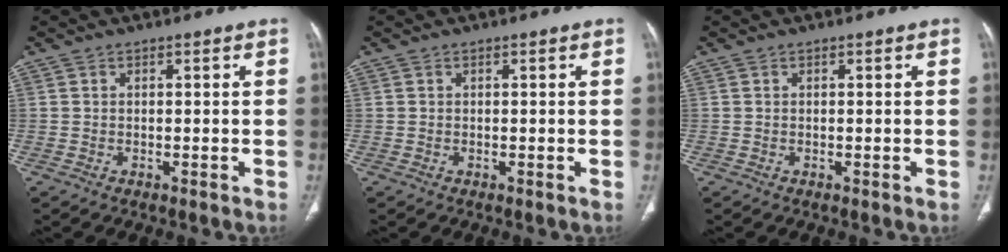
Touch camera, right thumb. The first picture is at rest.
{"total": 0.0}
{"total": 0.0}